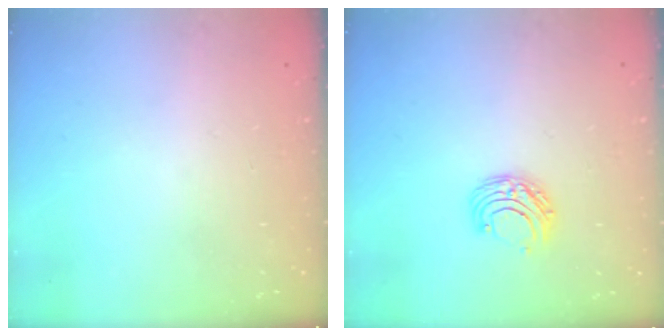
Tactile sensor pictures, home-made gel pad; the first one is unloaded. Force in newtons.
{"total": 6.4, "press": 6.3, "slide": 0.6}